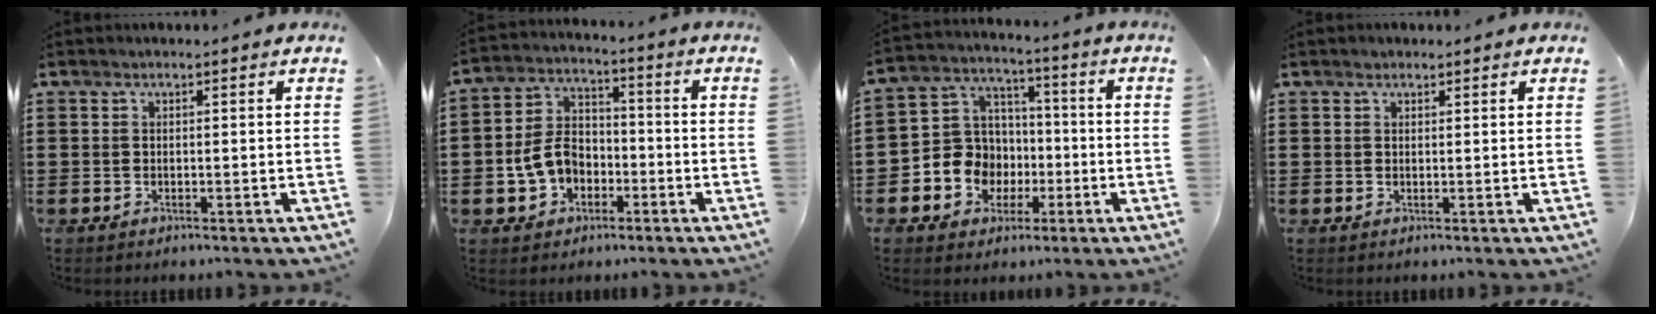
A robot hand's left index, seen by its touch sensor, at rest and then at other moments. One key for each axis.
{"total": 7.3, "fx": -2.2, "fy": 5.8, "fz": 3.9, "tx": -0.104, "ty": 0.015, "tz": -0.047}
{"total": 8.0, "fx": -2.2, "fy": 7.3, "fz": 2.2, "tx": -0.088, "ty": 0.012, "tz": -0.044}
{"total": 0.8, "fx": 0.6, "fy": 0.4, "fz": 0.1, "tx": -0.004, "ty": 0.002, "tz": 0.013}